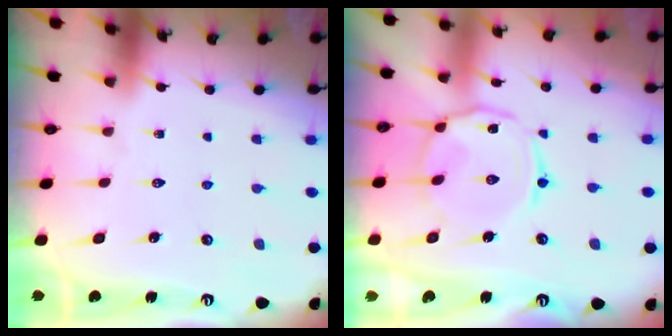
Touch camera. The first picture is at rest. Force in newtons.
{"total": 8.2, "press": 8.2, "slide": 0.7}